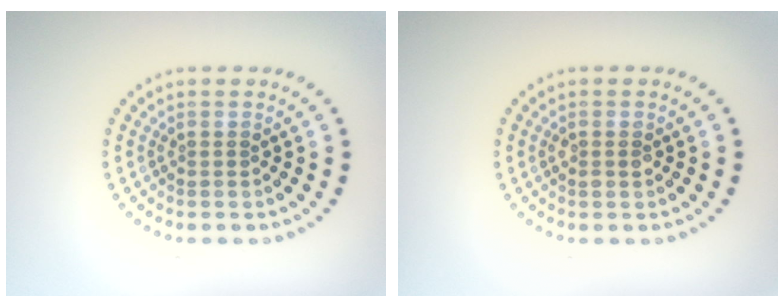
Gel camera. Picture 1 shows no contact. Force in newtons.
{"total": 1.1, "press": 1.0, "slide": 0.3}